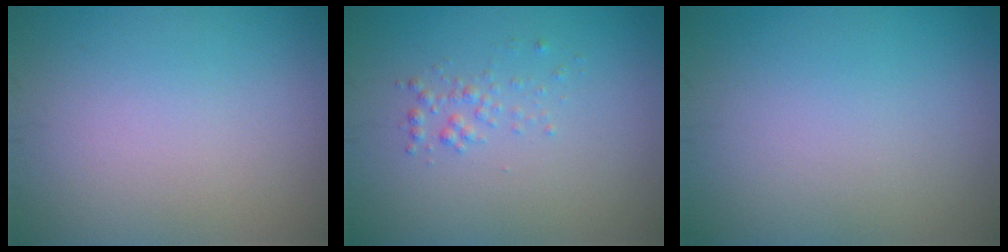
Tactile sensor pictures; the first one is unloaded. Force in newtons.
{"total": 1.1, "press": 1.1, "slide": 0.1}
{"total": 0.0}